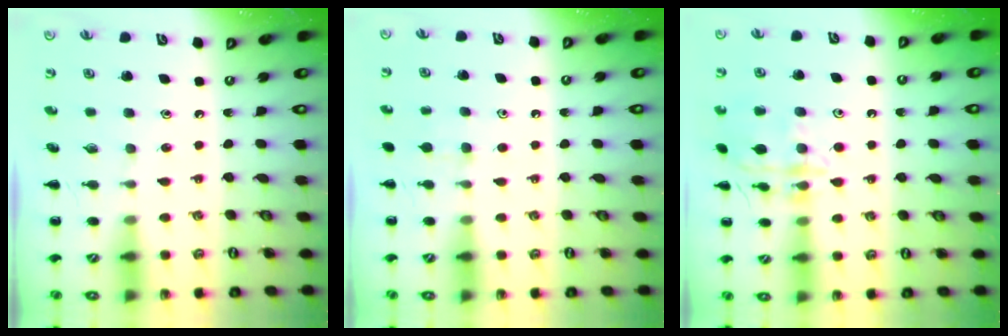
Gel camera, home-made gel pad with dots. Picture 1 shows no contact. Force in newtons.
{"total": 5.6, "press": 5.4, "slide": 1.6}
{"total": 14.4, "press": 14.4, "slide": 1.0}